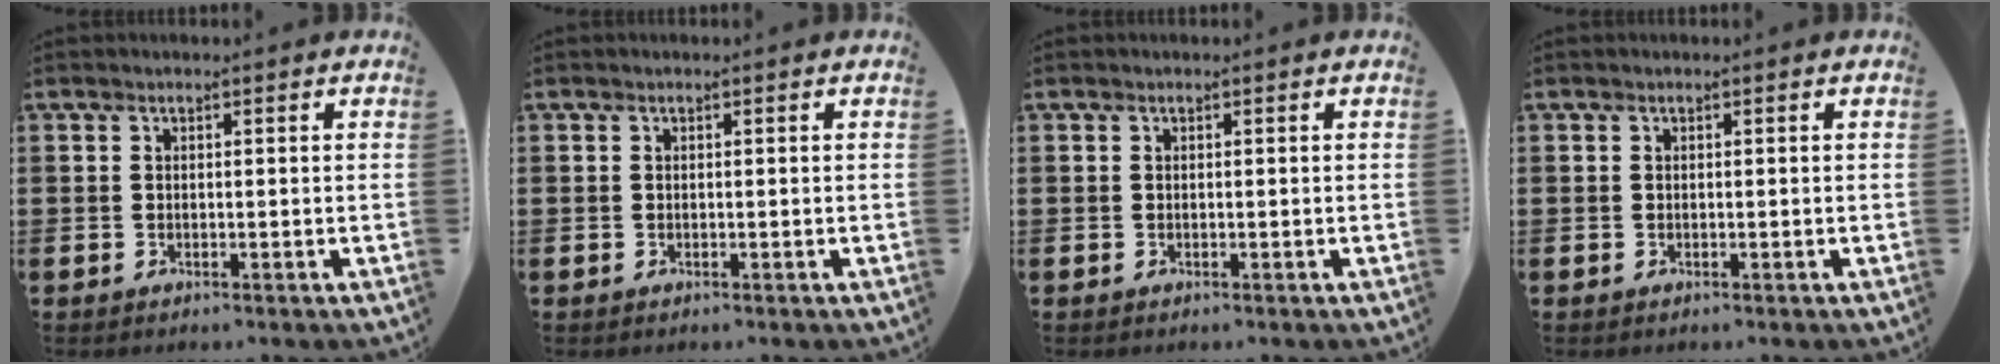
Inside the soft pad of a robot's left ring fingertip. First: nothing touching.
{"total": 0.0}
{"total": 0.0}
{"total": 0.0}